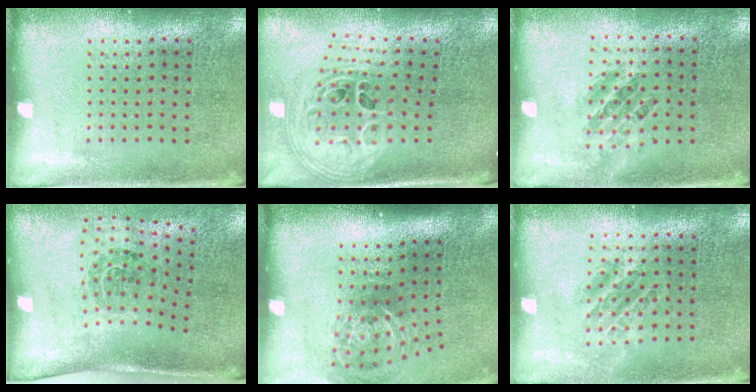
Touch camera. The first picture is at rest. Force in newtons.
{"total": 2.9, "press": 2.0, "slide": 2.0}
{"total": 1.0, "press": 0.8, "slide": 0.6}
{"total": 1.8, "press": 1.2, "slide": 1.4}
{"total": 2.2, "press": 1.3, "slide": 1.8}
{"total": 1.1, "press": 1.1, "slide": 0.3}